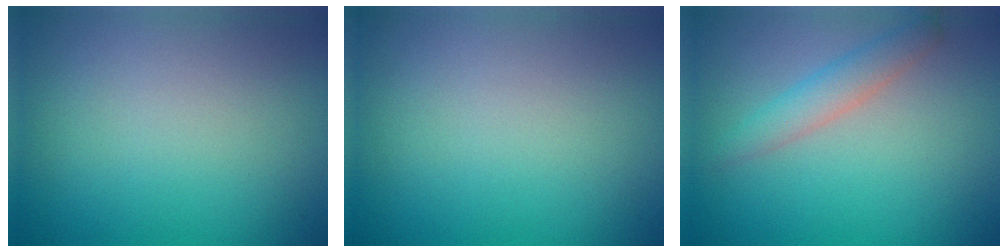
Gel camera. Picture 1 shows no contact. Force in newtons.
{"total": 0.0}
{"total": 2.4, "press": 2.4, "slide": 0.2}